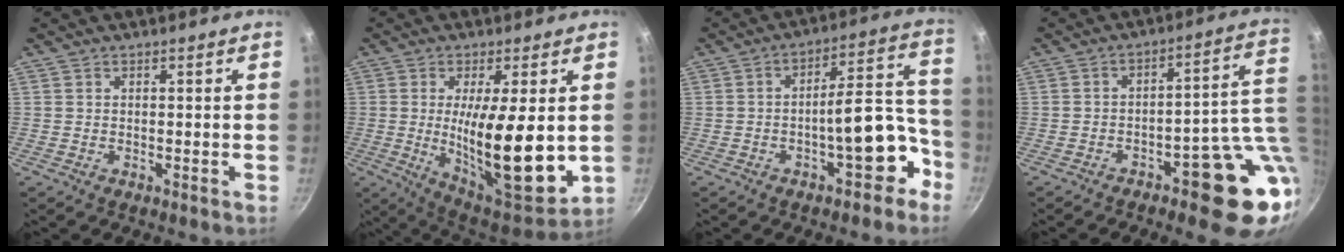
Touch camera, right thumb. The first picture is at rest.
{"total": 19.5, "force": [0.0, 5.7, 18.6], "torque": [-0.296, -0.026, 0.010]}
{"total": 12.4, "force": [-5.5, 5.2, 9.9], "torque": [-0.084, 0.080, -0.069]}
{"total": 14.9, "force": [-2.7, 6.2, 13.3], "torque": [-0.123, 0.029, -0.028]}